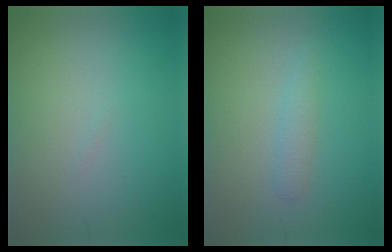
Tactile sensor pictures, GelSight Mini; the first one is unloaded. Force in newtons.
{"total": 1.3, "press": 1.3, "slide": 0.0}